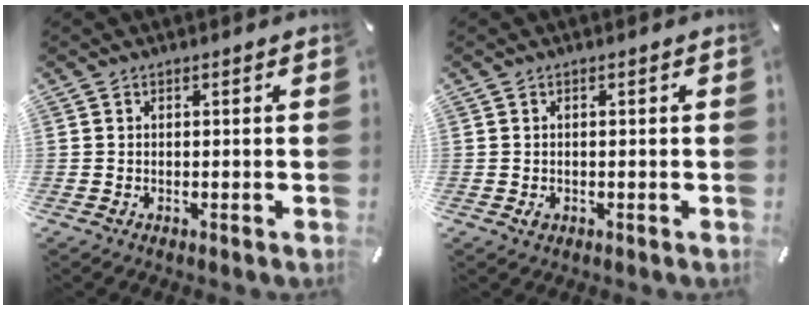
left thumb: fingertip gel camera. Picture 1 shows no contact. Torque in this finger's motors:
{"motor_torque": [-0.04, 0.27, 0.00, 0.07, -0.03]}